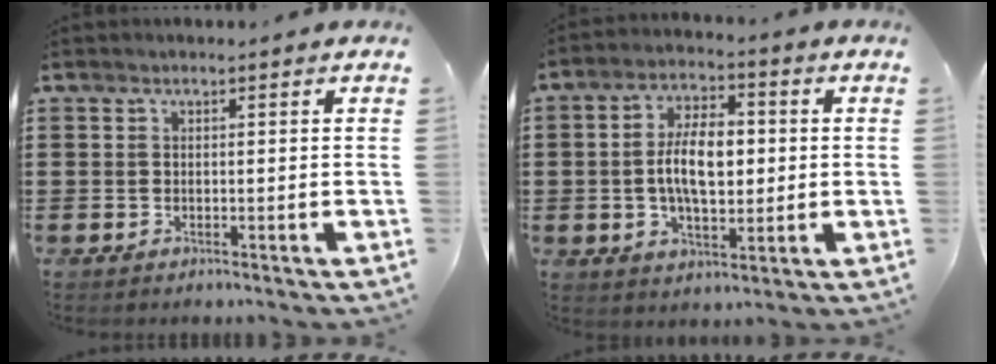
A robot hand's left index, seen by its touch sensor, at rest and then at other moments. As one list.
[{"total": 8.9, "force": [0.1, 4.4, 7.7], "torque": [-0.156, 0.005, -0.007]}]